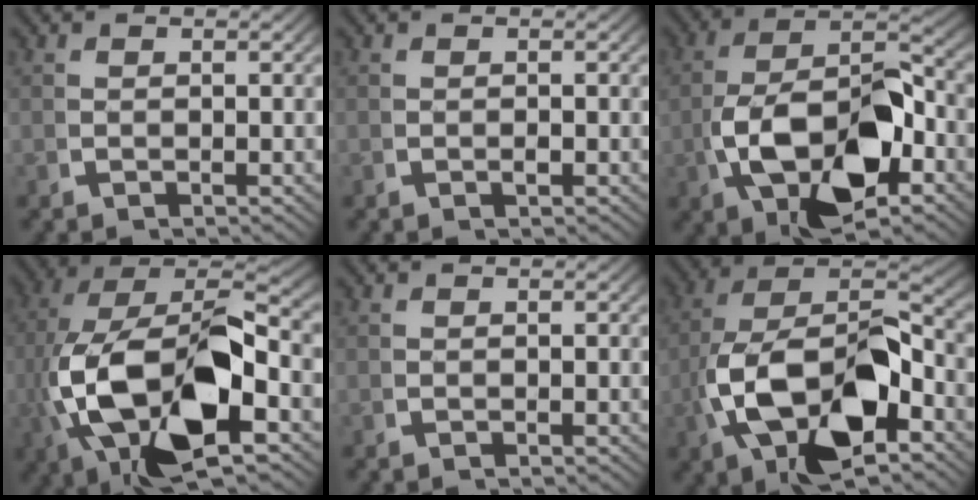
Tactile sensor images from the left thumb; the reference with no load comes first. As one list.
[{"total": 0.6, "force": [0.0, 0.0, 0.6], "torque": [-0.011, 0.005, -0.001]}, {"total": 13.7, "force": [-1.8, 7.6, 11.2], "torque": [-0.219, -0.033, -0.012]}, {"total": 19.5, "force": [-1.3, 11.1, 15.9], "torque": [-0.344, -0.054, 0.012]}, {"total": 0.0}, {"total": 16.7, "force": [-1.8, 10.0, 13.2], "torque": [-0.272, -0.047, -0.004]}]